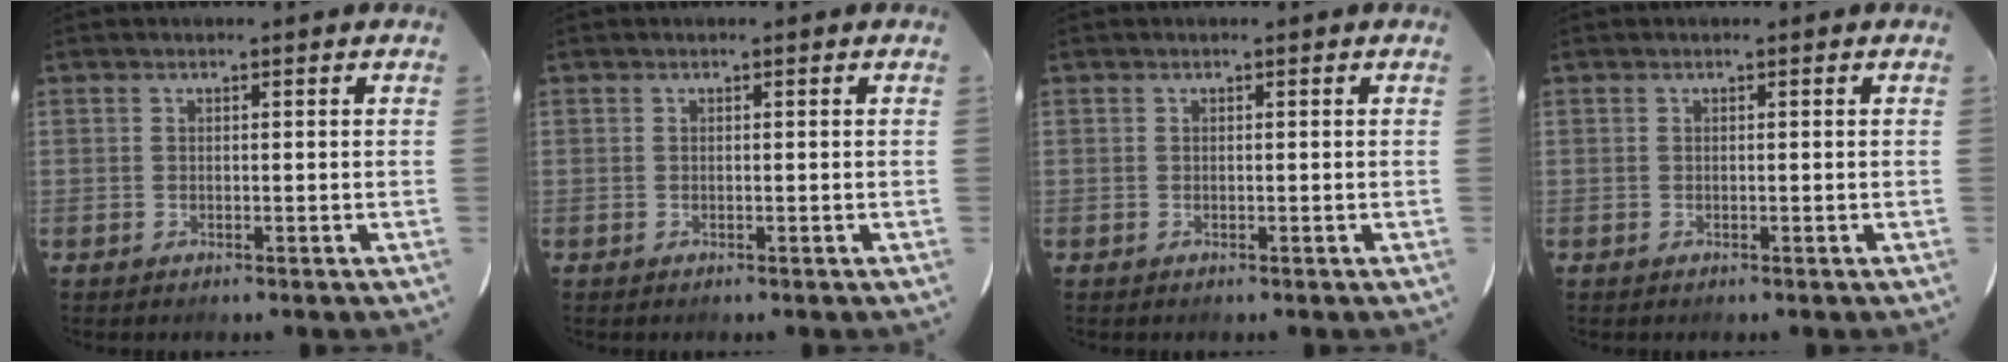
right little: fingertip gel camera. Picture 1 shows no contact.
{"total": 0.0}
{"total": 0.0}
{"total": 0.0}